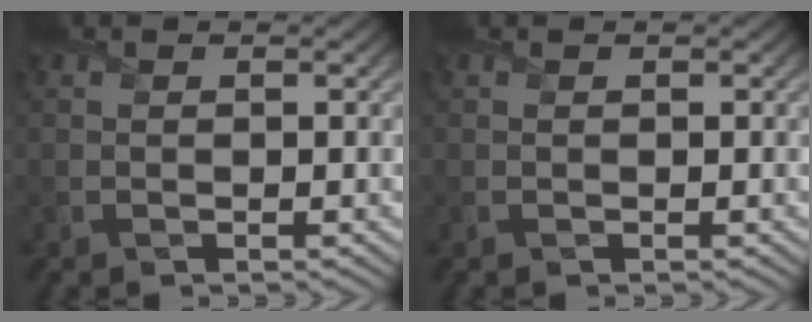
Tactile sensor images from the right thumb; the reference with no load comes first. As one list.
[{"total": 0.0}]